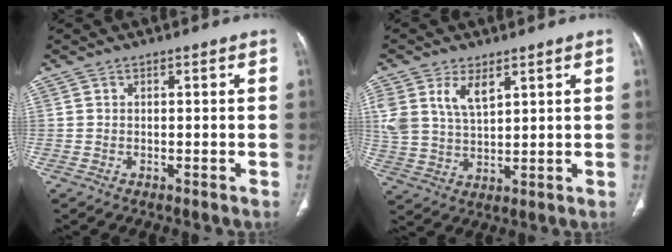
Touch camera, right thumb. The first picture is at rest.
{"total": 9.2, "force": [4.5, 5.0, 6.3], "torque": [-0.121, -0.010, 0.099]}